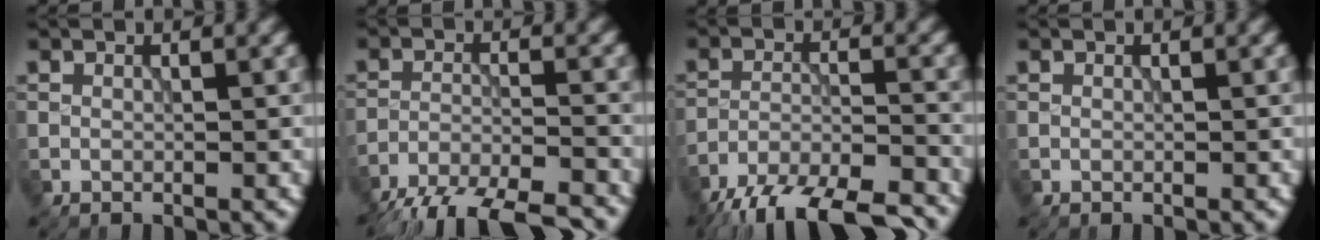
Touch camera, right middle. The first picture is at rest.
{"total": 10.6, "force": [-9.6, 2.6, 3.6], "torque": [-0.054, -0.019, -0.146]}
{"total": 13.0, "force": [-11.4, 3.6, 5.1], "torque": [-0.087, -0.023, -0.171]}
{"total": 0.0}